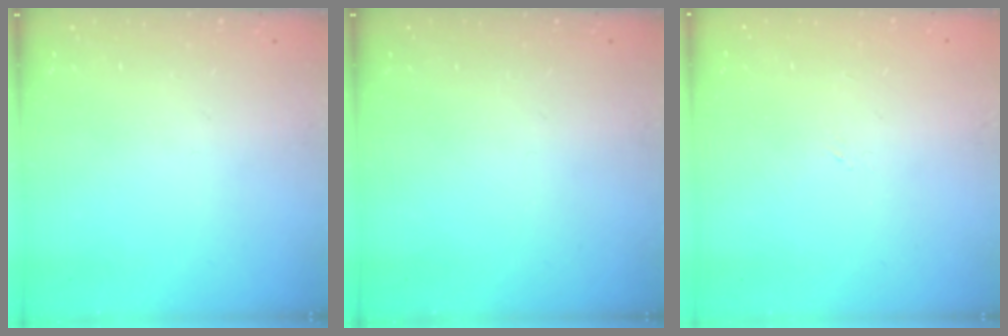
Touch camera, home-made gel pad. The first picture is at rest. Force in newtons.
{"total": 0.0}
{"total": 0.0}